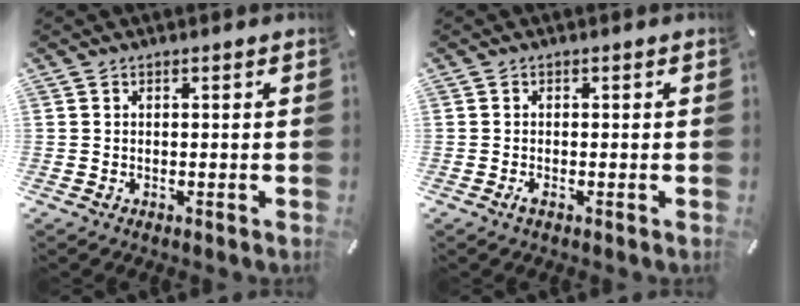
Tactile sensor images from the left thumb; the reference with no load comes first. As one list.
[{"total": 1.1, "force": [-0.5, 0.3, 0.9], "torque": [-0.018, -0.001, -0.009]}]